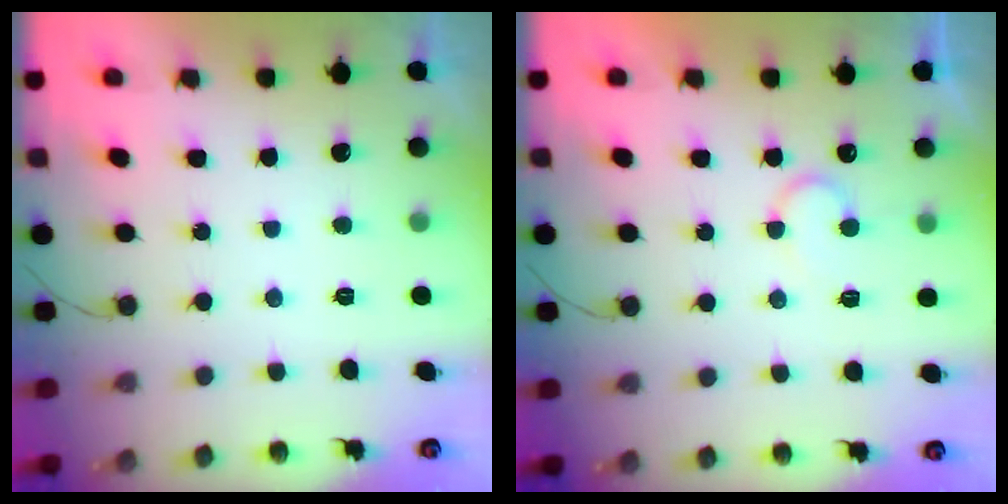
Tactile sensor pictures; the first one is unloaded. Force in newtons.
{"total": 6.8, "press": 6.8, "slide": 0.6}